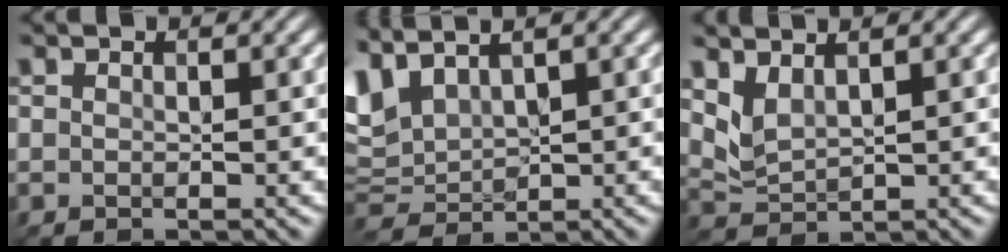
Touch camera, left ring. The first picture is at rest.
{"total": 5.1, "force": [2.6, 2.6, 3.5], "torque": [-0.096, 0.010, 0.057]}
{"total": 2.0, "force": [1.3, 0.8, 1.3], "torque": [-0.037, -0.004, 0.042]}